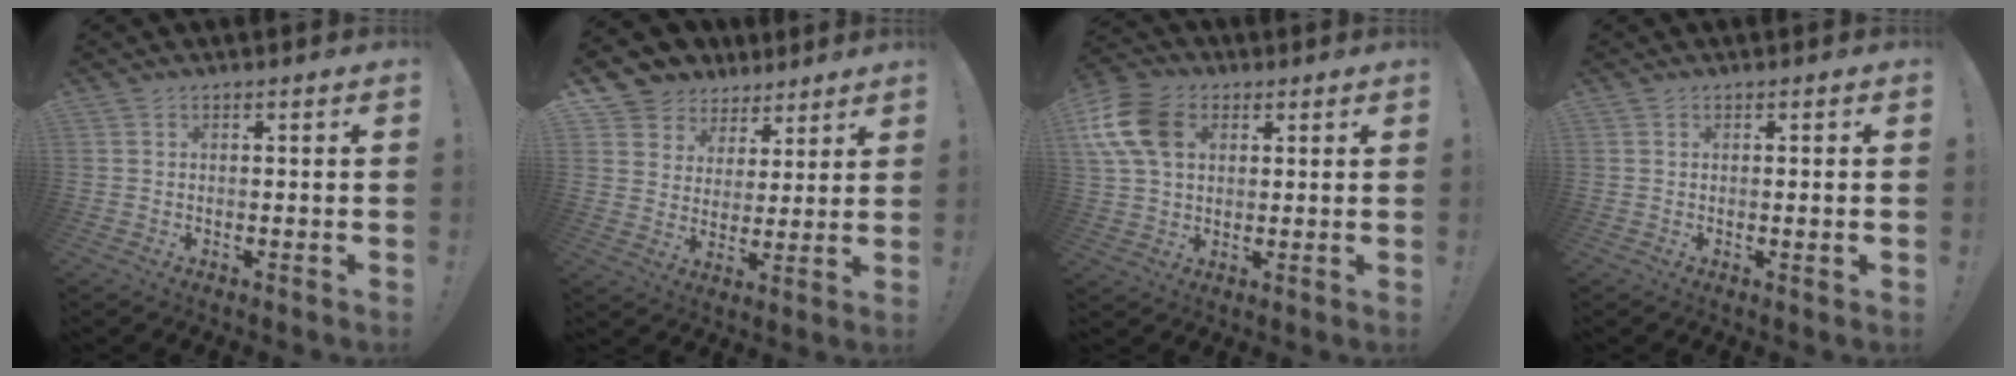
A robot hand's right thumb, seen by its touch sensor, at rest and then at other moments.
{"total": 8.2, "force": [4.7, 6.6, 1.1], "torque": [-0.023, -0.039, 0.099]}
{"total": 15.0, "force": [4.7, 10.9, 9.3], "torque": [-0.180, -0.007, 0.093]}
{"total": 1.3, "force": [0.1, -0.3, 1.2], "torque": [-0.017, -0.002, -0.001]}